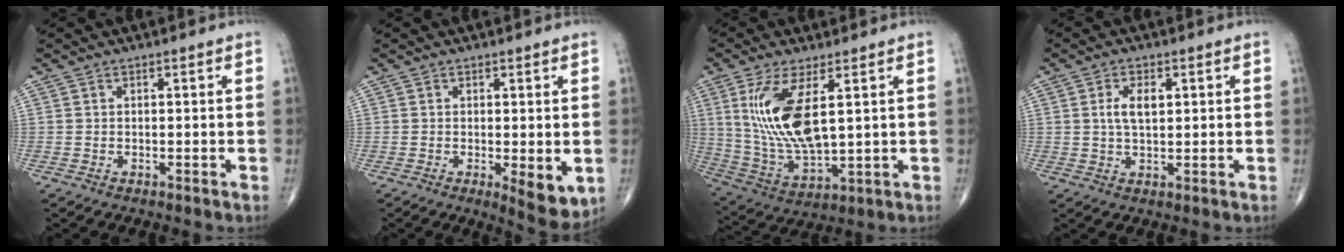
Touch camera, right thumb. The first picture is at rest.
{"total": 6.0, "force": [-0.9, 2.1, 5.5], "torque": [-0.070, -0.017, -0.009]}
{"total": 15.0, "force": [3.8, 5.8, 13.4], "torque": [-0.278, -0.026, 0.089]}
{"total": 4.6, "force": [1.1, 2.3, 3.9], "torque": [-0.073, -0.002, 0.020]}